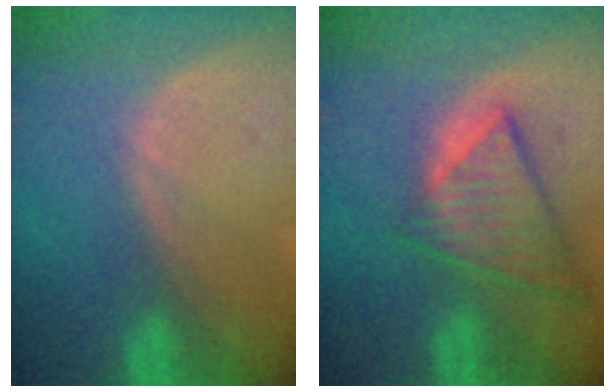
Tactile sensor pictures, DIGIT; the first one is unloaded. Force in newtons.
{"total": 9.0, "press": 7.9, "slide": 4.4}